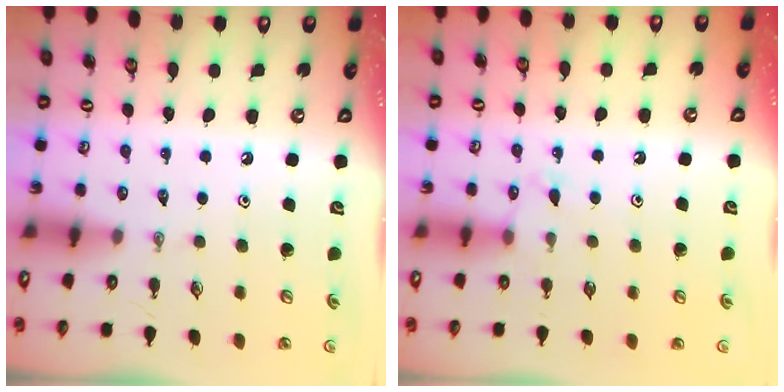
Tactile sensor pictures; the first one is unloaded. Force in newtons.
{"total": 6.6, "press": 6.5, "slide": 0.9}